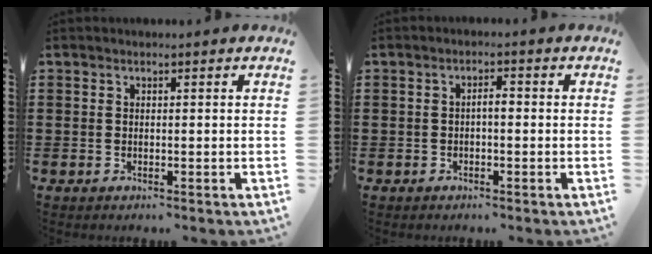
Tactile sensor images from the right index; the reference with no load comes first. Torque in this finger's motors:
{"motor_torque": [0.58, -0.33, 0.01, 0.06]}